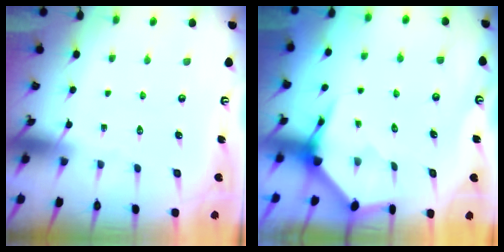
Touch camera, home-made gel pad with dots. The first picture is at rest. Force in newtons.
{"total": 4.0, "press": 4.0, "slide": 0.4}